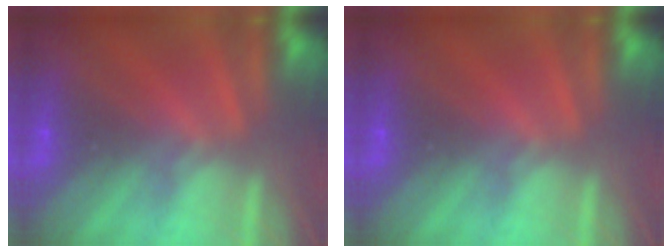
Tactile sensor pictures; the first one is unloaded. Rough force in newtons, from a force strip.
{"total": 0.0}